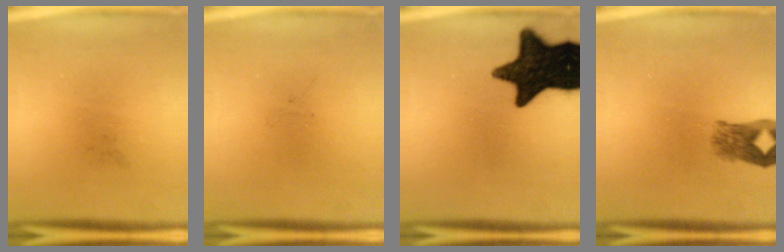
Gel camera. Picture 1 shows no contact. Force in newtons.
{"total": 0.0}
{"total": 17.2}
{"total": 3.3}